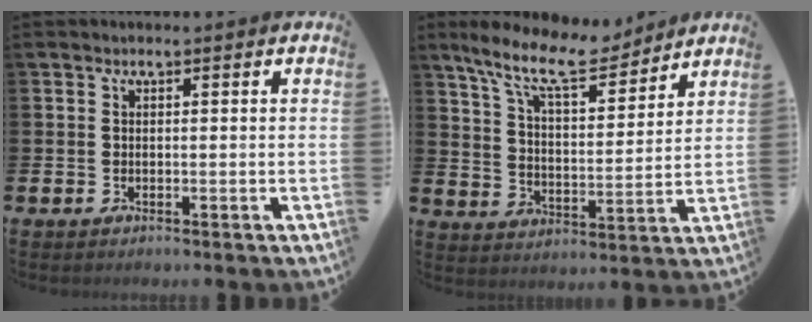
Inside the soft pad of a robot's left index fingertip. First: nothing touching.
{"total": 11.1, "force": [9.6, 2.8, 4.8], "torque": [-0.113, -0.051, 0.171]}